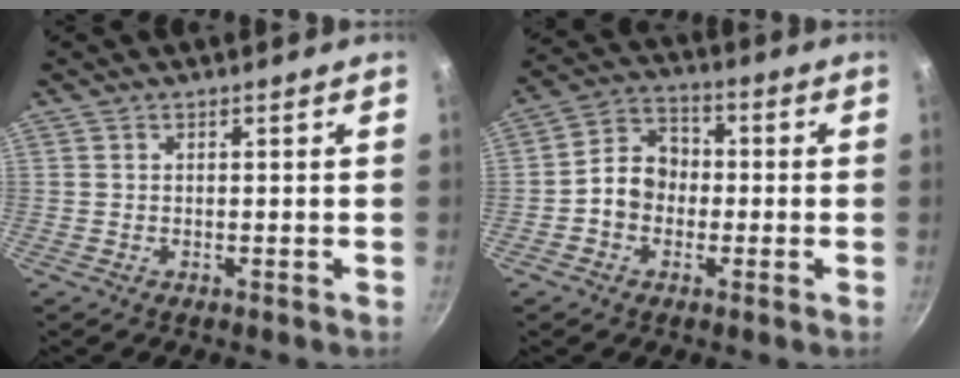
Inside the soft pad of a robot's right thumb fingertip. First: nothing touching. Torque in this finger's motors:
{"motor_torque": [0.28, 0.15, 0.18, 0.20, 0.01]}